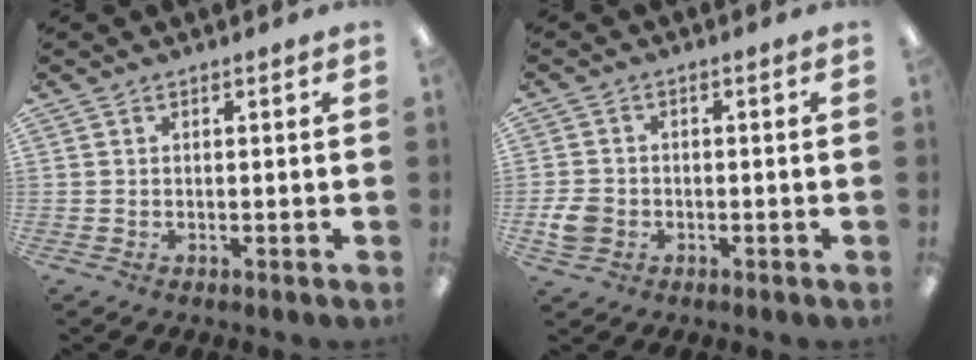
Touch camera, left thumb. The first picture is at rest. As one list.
[{"total": 4.9, "force": [-1.6, 3.8, 2.6], "torque": [-0.043, 0.004, -0.031]}]